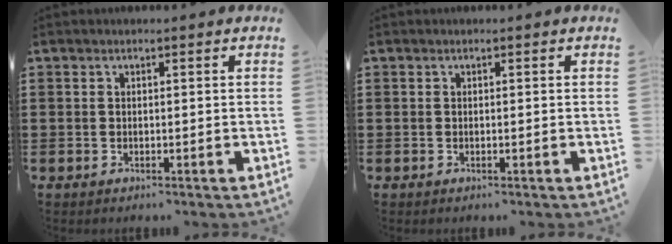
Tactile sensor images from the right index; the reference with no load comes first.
{"total": 0.0}